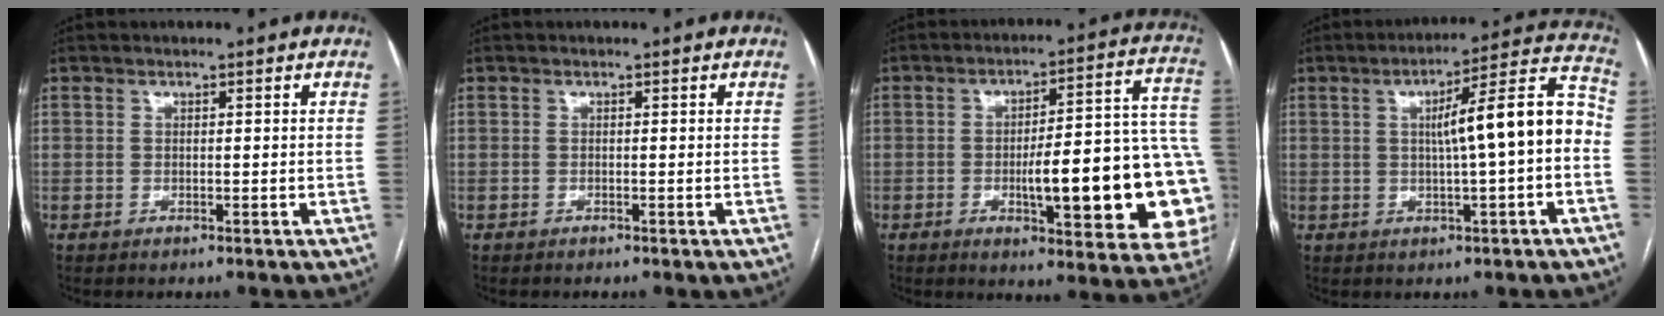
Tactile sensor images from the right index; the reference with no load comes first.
{"total": 0.0}
{"total": 22.7, "force": [-4.5, 4.3, 21.8], "torque": [-0.205, 0.024, -0.048]}
{"total": 11.8, "force": [-0.4, 0.8, 11.8], "torque": [-0.165, 0.034, -0.006]}